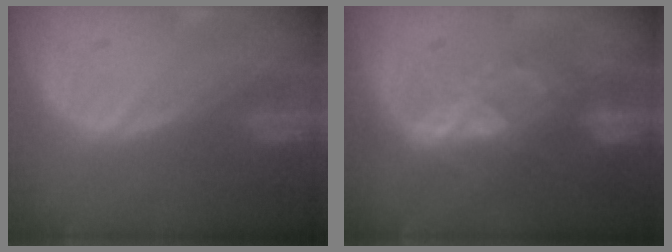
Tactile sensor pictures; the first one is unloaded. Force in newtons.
{"total": 7.1, "press": 6.7, "slide": 2.4}